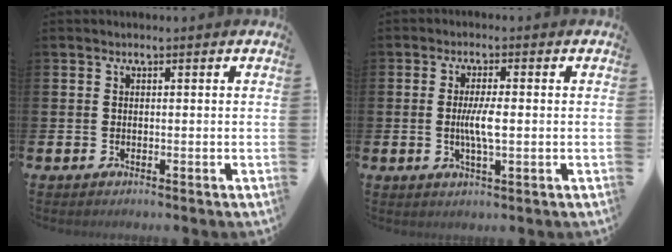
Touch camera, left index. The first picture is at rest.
{"total": 3.8, "force": [-0.2, 0.9, 3.7], "torque": [-0.060, -0.002, -0.007]}